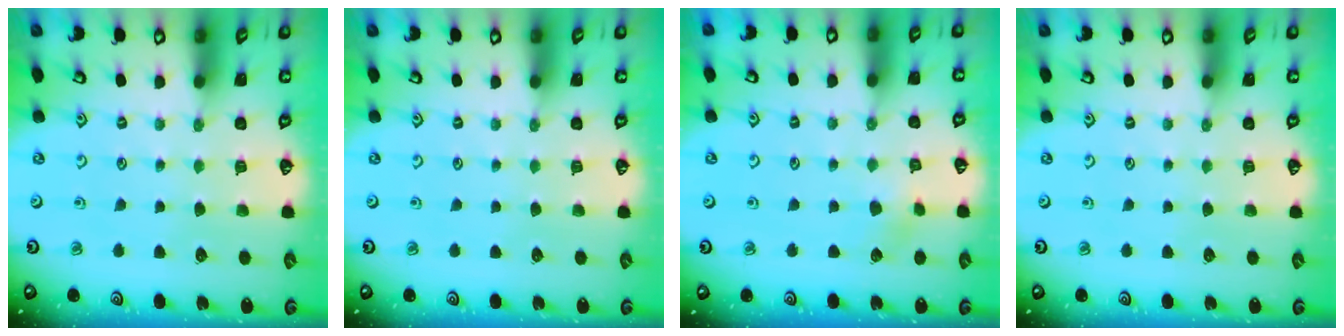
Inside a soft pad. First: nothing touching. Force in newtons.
{"total": 0.0}
{"total": 3.3, "press": 3.3, "slide": 0.3}
{"total": 0.0}